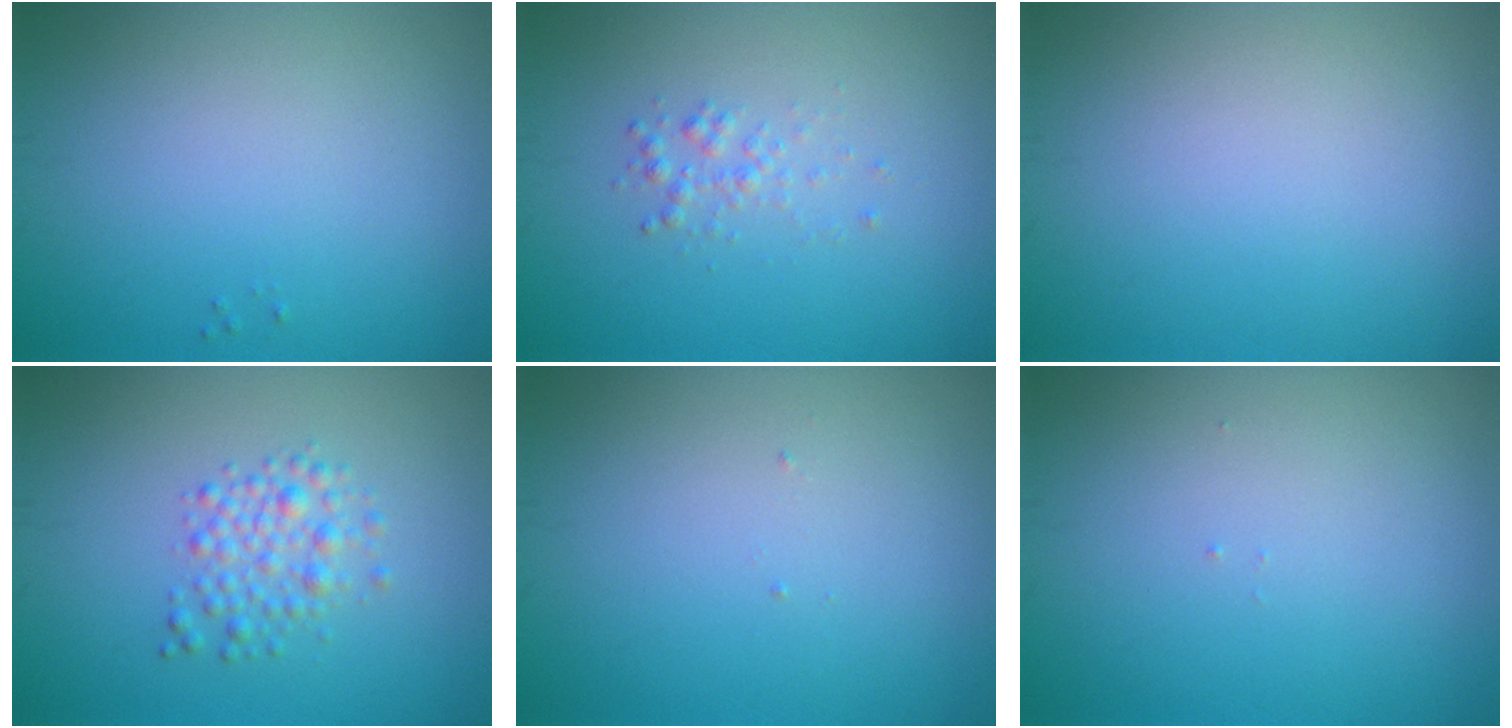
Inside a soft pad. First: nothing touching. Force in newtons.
{"total": 1.1, "press": 1.1, "slide": 0.1}
{"total": 0.0}
{"total": 2.4, "press": 2.4, "slide": 0.1}
{"total": 0.0}
{"total": 0.0}